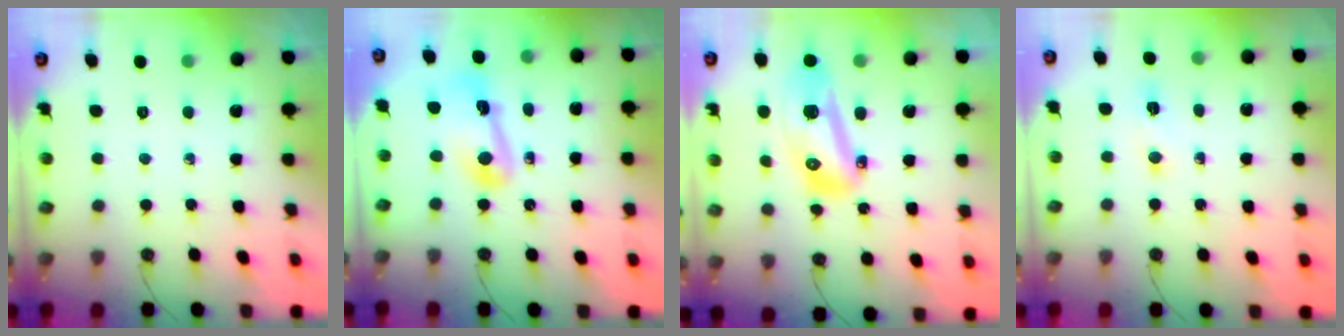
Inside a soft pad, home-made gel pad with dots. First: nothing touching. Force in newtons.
{"total": 11.7, "press": 11.7, "slide": 1.1}
{"total": 15.7, "press": 15.5, "slide": 2.2}
{"total": 4.1, "press": 3.9, "slide": 1.3}